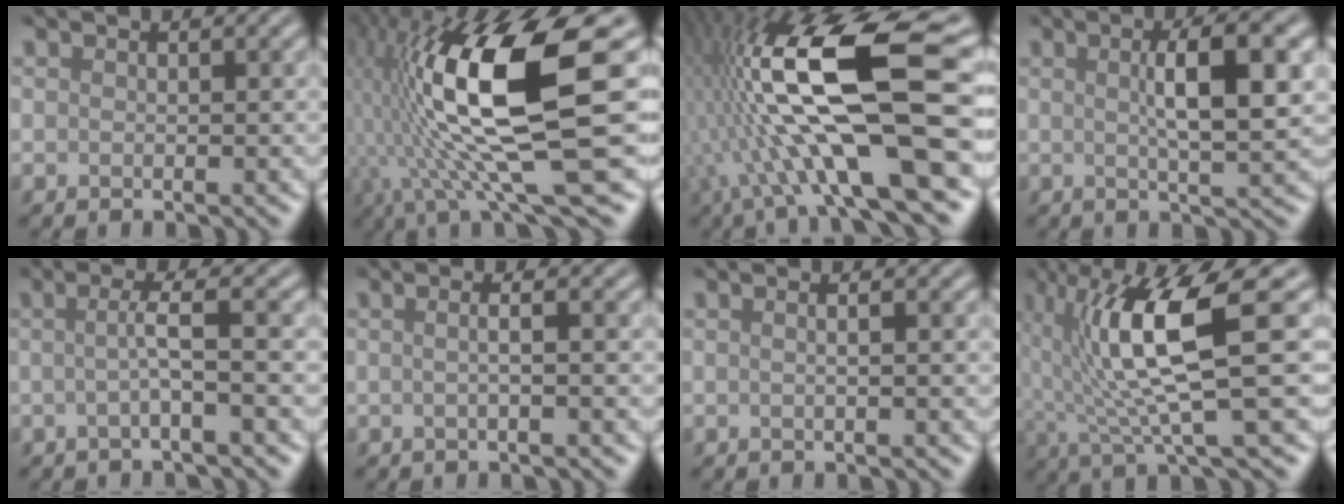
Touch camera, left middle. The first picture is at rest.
{"total": 16.2, "force": [1.8, 5.1, 15.3], "torque": [-0.304, -0.012, 0.041]}
{"total": 15.9, "force": [-0.7, 4.9, 15.1], "torque": [-0.286, 0.021, -0.016]}
{"total": 6.5, "force": [1.2, 1.5, 6.2], "torque": [-0.088, 0.012, 0.017]}
{"total": 3.0, "force": [-0.2, 0.4, 3.0], "torque": [-0.051, -0.003, -0.012]}
{"total": 2.6, "force": [0.3, 1.2, 2.3], "torque": [-0.014, 0.004, -0.022]}
{"total": 2.2, "force": [0.5, 1.1, 1.8], "torque": [-0.005, 0.004, -0.022]}
{"total": 9.3, "force": [1.6, 1.9, 8.9], "torque": [-0.153, -0.005, 0.031]}